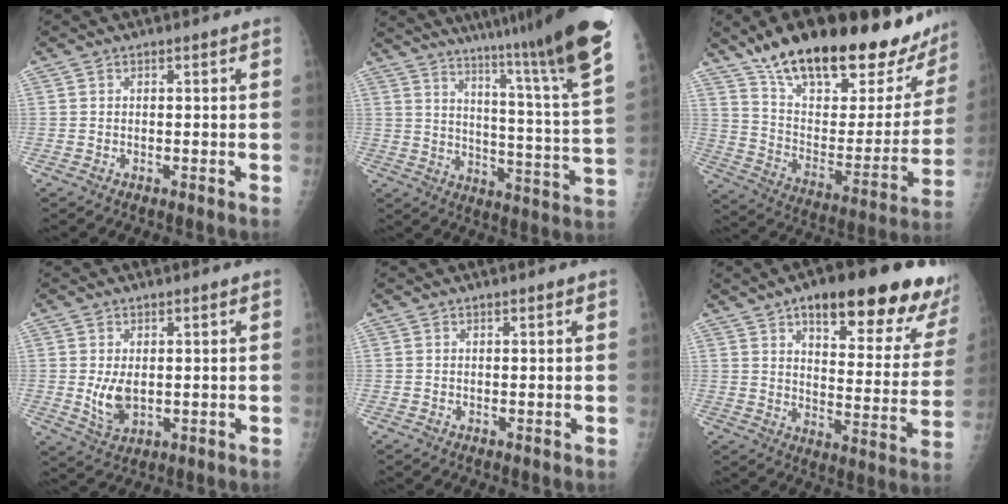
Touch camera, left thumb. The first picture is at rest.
{"total": 27.9, "force": [20.8, 0.8, 18.6], "torque": [-0.266, -0.122, 0.286]}
{"total": 32.6, "force": [23.5, 11.0, 19.7], "torque": [-0.270, -0.070, 0.354]}
{"total": 4.9, "force": [0.4, 2.8, 4.0], "torque": [-0.068, -0.014, 0.018]}
{"total": 0.6, "force": [0.5, 0.0, 0.3], "torque": [-0.008, 0.000, 0.008]}
{"total": 24.6, "force": [15.3, 7.7, 17.6], "torque": [-0.190, -0.052, 0.205]}